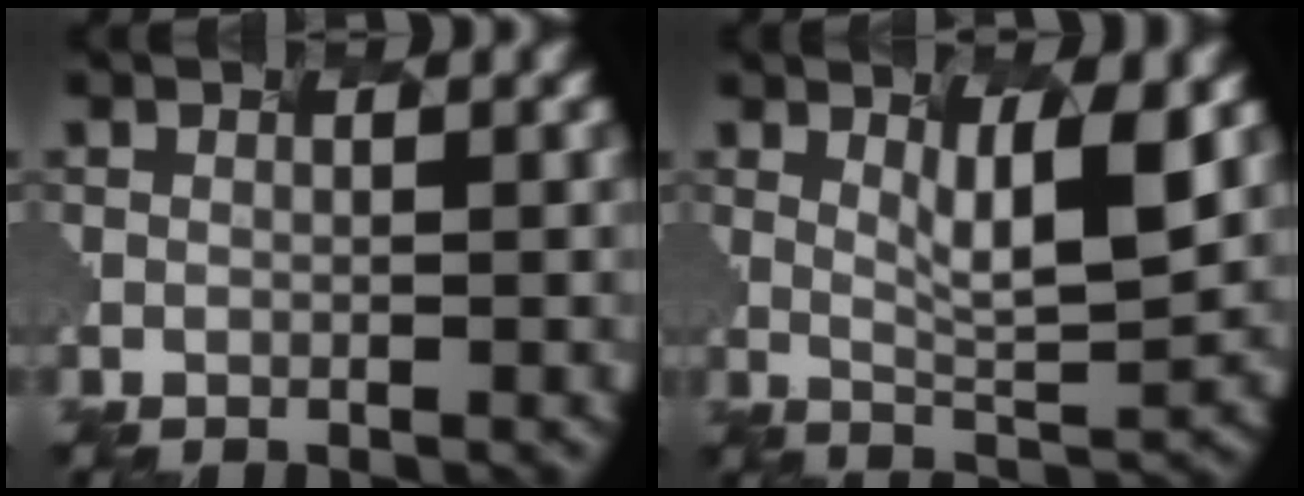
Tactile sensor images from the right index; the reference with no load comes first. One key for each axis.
{"total": 3.0, "fx": 1.1, "fy": -0.3, "fz": 2.8, "tx": -0.084, "ty": -0.023, "tz": 0.051}